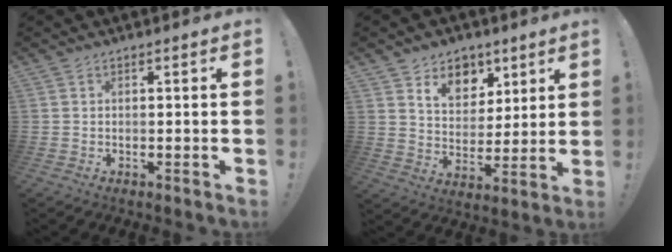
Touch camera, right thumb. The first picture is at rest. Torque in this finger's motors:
{"motor_torque": [1.05, 1.70, 0.05, 0.03, 0.01]}